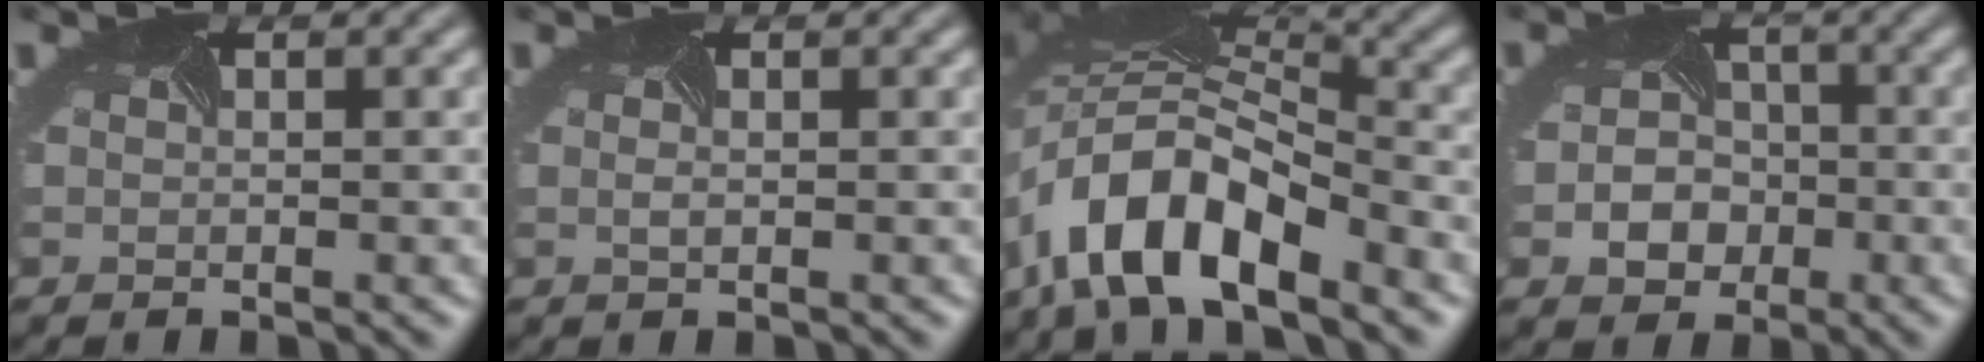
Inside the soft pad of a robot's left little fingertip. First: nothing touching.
{"total": 0.6, "force": [-0.1, 0.3, 0.5], "torque": [-0.008, -0.002, 0.000]}
{"total": 9.6, "force": [-6.4, 3.3, 6.4], "torque": [-0.126, 0.009, -0.118]}
{"total": 4.2, "force": [-1.7, 3.4, 1.9], "torque": [-0.033, -0.008, -0.019]}